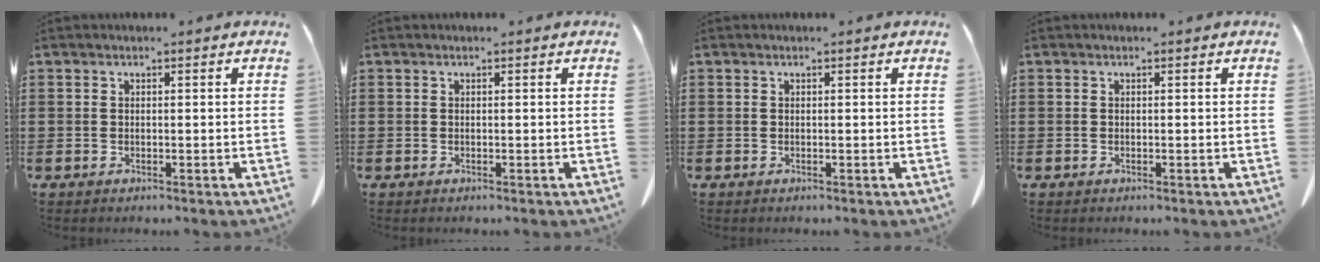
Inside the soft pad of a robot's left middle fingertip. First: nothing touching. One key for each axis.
{"total": 0.0}
{"total": 0.0}
{"total": 0.0}